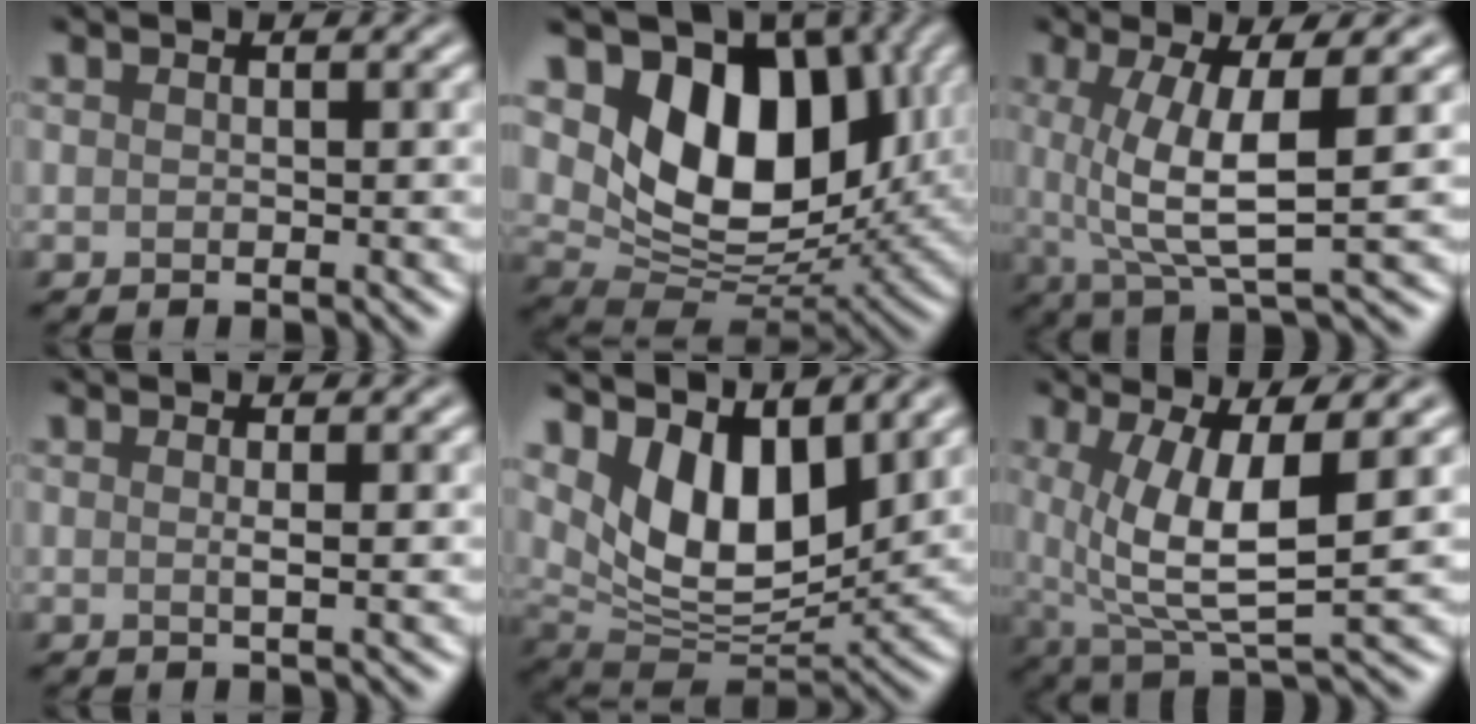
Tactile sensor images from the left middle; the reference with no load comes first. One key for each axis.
{"total": 9.1, "fx": 2.6, "fy": 6.2, "fz": 6.2, "tx": -0.104, "ty": -0.014, "tz": 0.061}
{"total": 6.1, "fx": -0.4, "fy": 1.1, "fz": 5.9, "tx": -0.129, "ty": 0.005, "tz": 0.015}
{"total": 0.8, "fx": -0.1, "fy": 0.0, "fz": 0.8, "tx": -0.018, "ty": 0.004, "tz": -0.006}
{"total": 7.2, "fx": 3.1, "fy": 3.5, "fz": 5.4, "tx": -0.115, "ty": -0.013, "tz": 0.075}
{"total": 6.8, "fx": -0.2, "fy": 1.8, "fz": 6.6, "tx": -0.152, "ty": -0.003, "tz": 0.020}